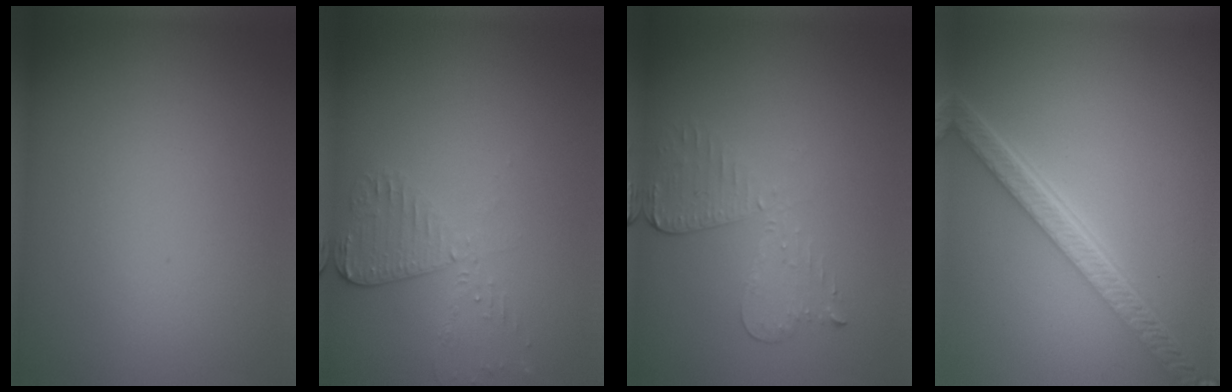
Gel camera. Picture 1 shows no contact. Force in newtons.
{"total": 2.7, "press": 2.4, "slide": 1.2}
{"total": 3.0, "press": 2.6, "slide": 1.5}
{"total": 5.5, "press": 4.1, "slide": 3.6}